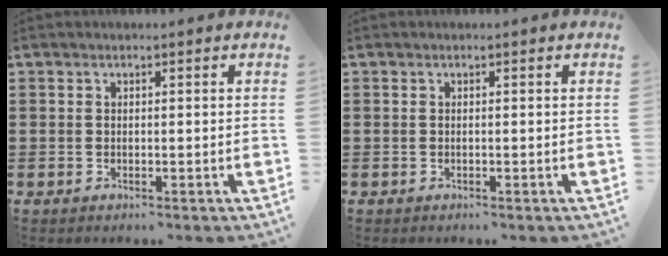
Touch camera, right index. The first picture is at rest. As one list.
[{"total": 0.0}]